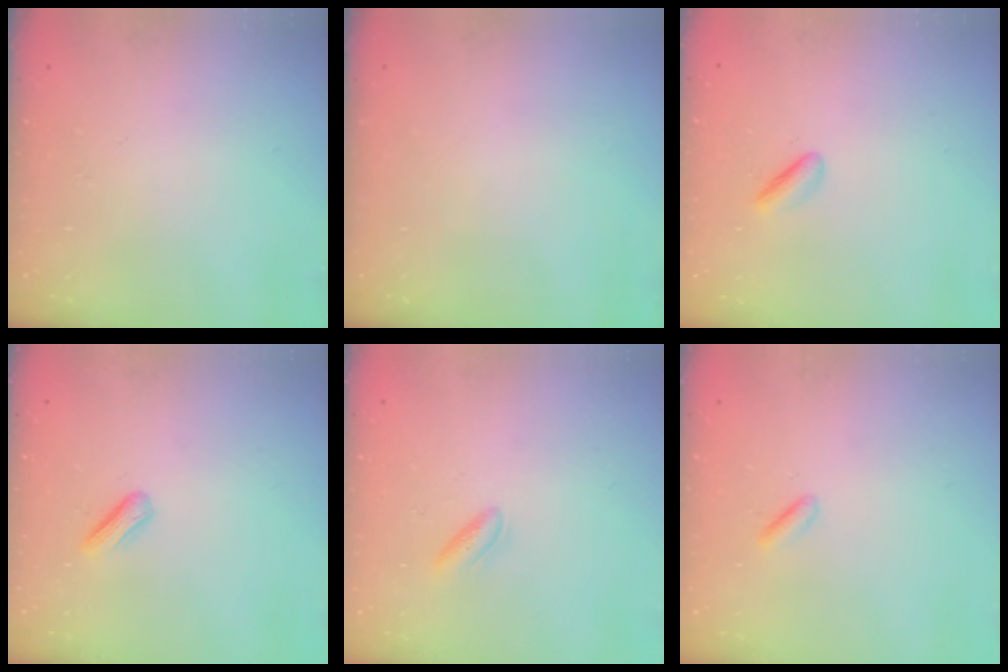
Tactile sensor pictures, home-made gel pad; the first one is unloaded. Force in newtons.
{"total": 0.0}
{"total": 2.2, "press": 1.8, "slide": 1.3}
{"total": 3.6, "press": 3.5, "slide": 0.8}
{"total": 3.4, "press": 3.3, "slide": 0.9}
{"total": 0.6, "press": 0.2, "slide": 0.6}